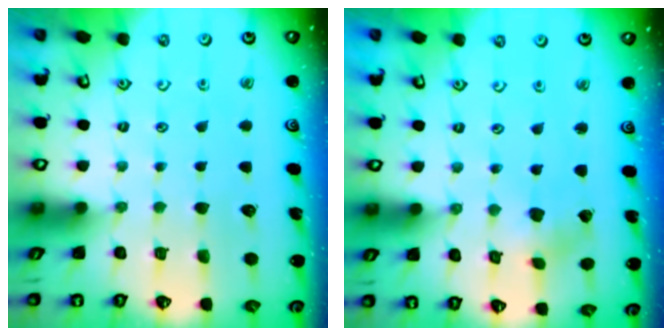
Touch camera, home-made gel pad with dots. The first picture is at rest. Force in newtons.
{"total": 2.1, "press": 2.1, "slide": 0.3}